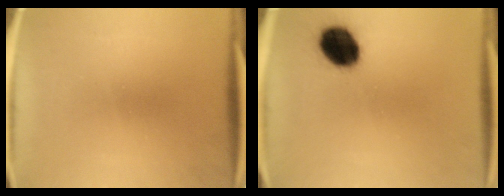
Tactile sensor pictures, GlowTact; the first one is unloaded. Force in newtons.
{"total": 11.8}